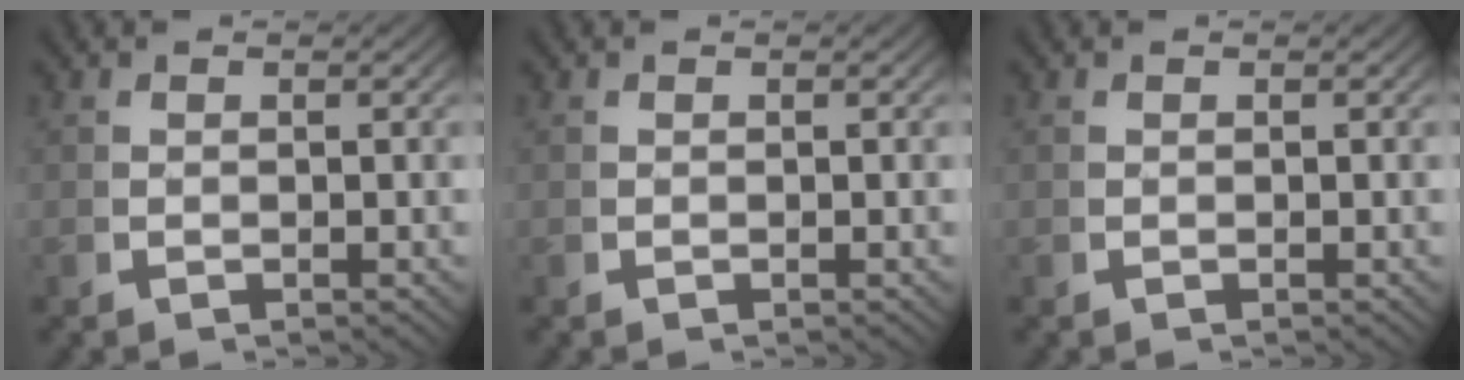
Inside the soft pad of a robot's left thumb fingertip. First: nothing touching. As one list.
[{"total": 0.0}, {"total": 0.0}]